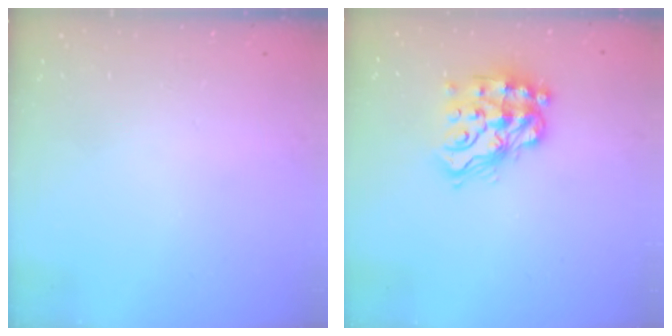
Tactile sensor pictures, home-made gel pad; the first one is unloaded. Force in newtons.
{"total": 15.0, "press": 14.9, "slide": 1.3}